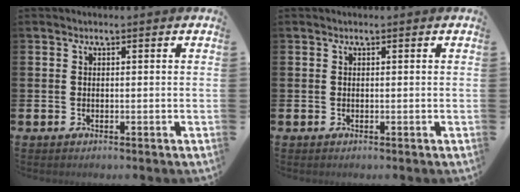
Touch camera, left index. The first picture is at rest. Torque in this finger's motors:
{"motor_torque": [-0.26, 0.13, -0.16, 0.00]}